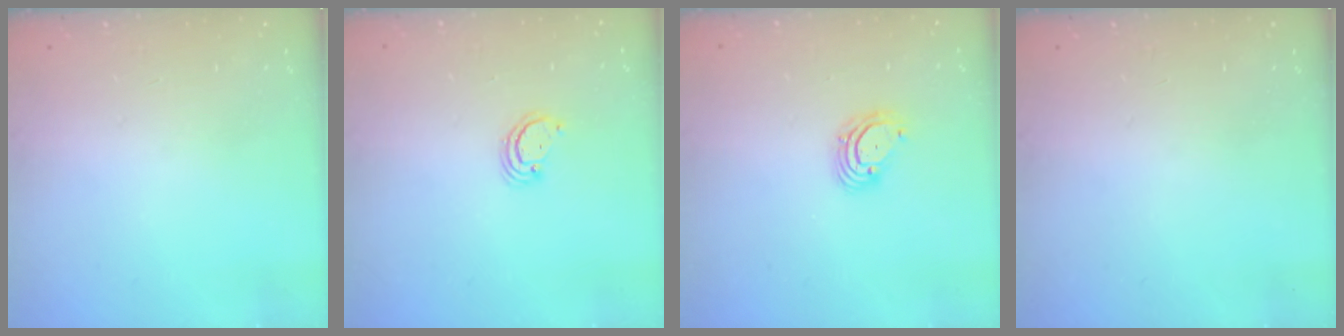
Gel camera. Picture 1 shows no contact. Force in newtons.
{"total": 2.4, "press": 2.4, "slide": 0.2}
{"total": 3.9, "press": 3.9, "slide": 0.2}
{"total": 0.0}